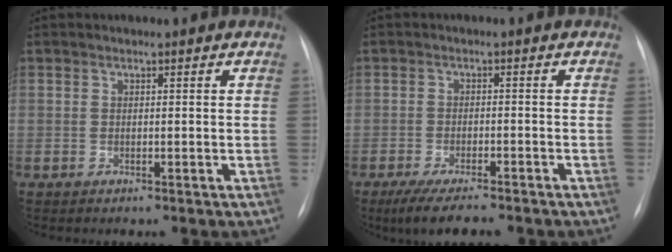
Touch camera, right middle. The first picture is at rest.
{"total": 7.9, "force": [-6.3, 1.5, 4.5], "torque": [-0.073, -0.017, -0.096]}